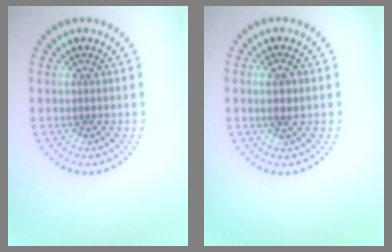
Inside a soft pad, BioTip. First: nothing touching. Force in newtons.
{"total": 1.3, "press": 1.2, "slide": 0.5}